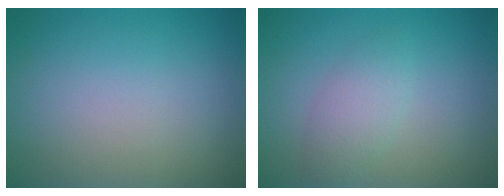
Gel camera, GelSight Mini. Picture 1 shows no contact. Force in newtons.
{"total": 2.4, "press": 2.4, "slide": 0.1}